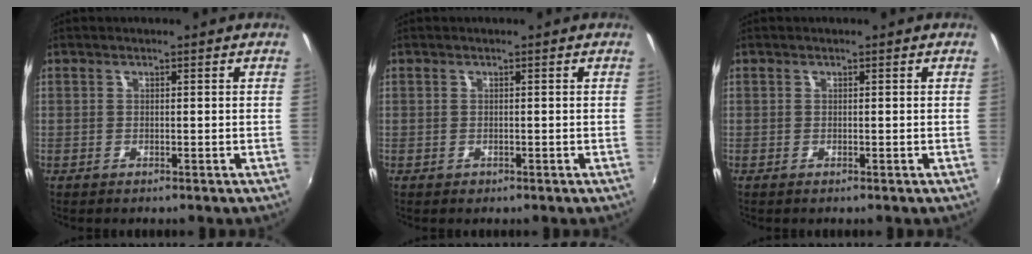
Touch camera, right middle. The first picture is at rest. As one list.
[{"total": 0.7, "force": [-0.4, 0.5, 0.1], "torque": [-0.002, -0.002, -0.005]}, {"total": 0.0}]